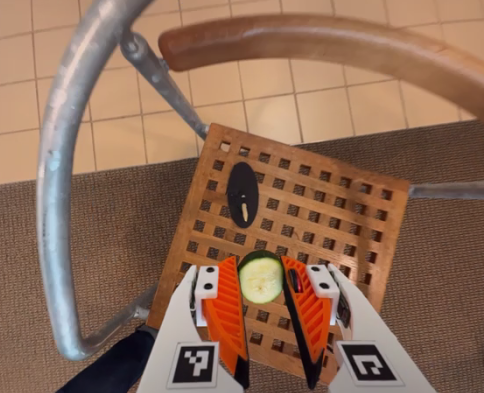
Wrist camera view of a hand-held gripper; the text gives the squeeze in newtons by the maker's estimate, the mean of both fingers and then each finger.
{"total": 5.5, "left": 5.2, "right": 5.9}